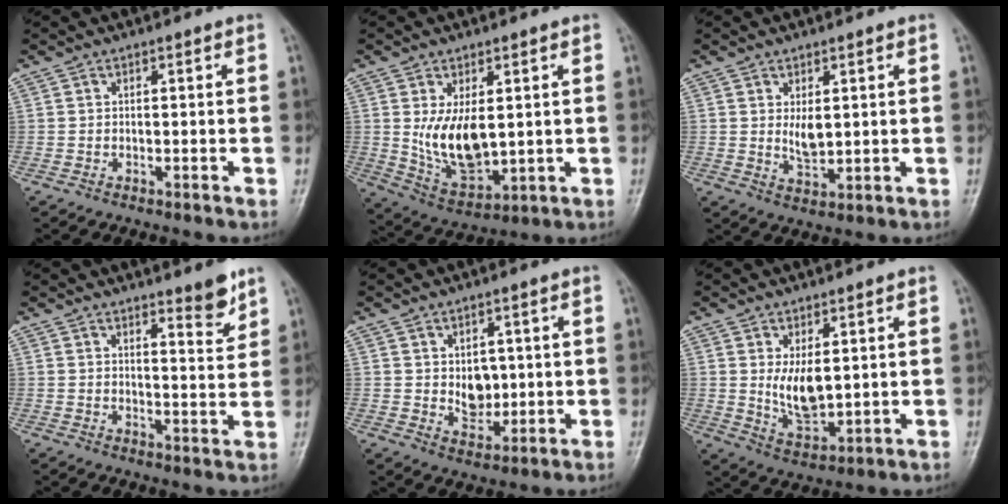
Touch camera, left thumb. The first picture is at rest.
{"total": 10.5, "force": [1.3, 5.7, 8.8], "torque": [-0.142, -0.024, 0.045]}
{"total": 4.2, "force": [1.1, 2.2, 3.4], "torque": [-0.052, -0.016, 0.026]}
{"total": 4.9, "force": [3.8, 0.9, 2.9], "torque": [-0.029, -0.036, 0.053]}
{"total": 5.6, "force": [0.7, 4.2, 3.7], "torque": [-0.031, -0.012, 0.022]}
{"total": 7.5, "force": [1.5, 3.9, 6.2], "torque": [-0.095, -0.025, 0.042]}